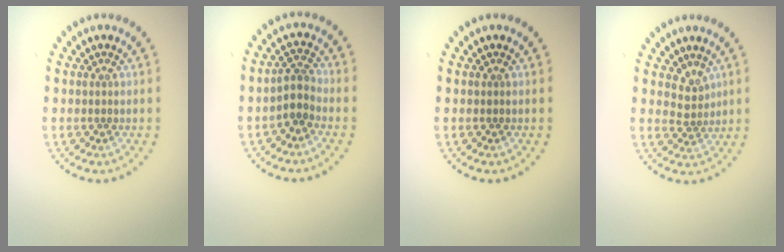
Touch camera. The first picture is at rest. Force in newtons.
{"total": 2.2, "press": 1.8, "slide": 1.3}
{"total": 0.0}
{"total": 1.8, "press": 1.1, "slide": 1.4}